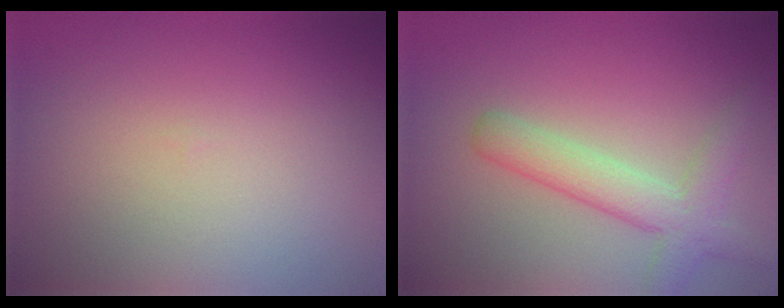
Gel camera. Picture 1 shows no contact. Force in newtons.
{"total": 4.2, "press": 4.2, "slide": 0.1}